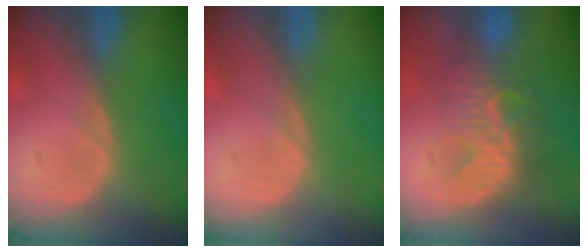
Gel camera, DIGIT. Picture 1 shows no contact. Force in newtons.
{"total": 0.0}
{"total": 8.1, "press": 7.9, "slide": 1.8}